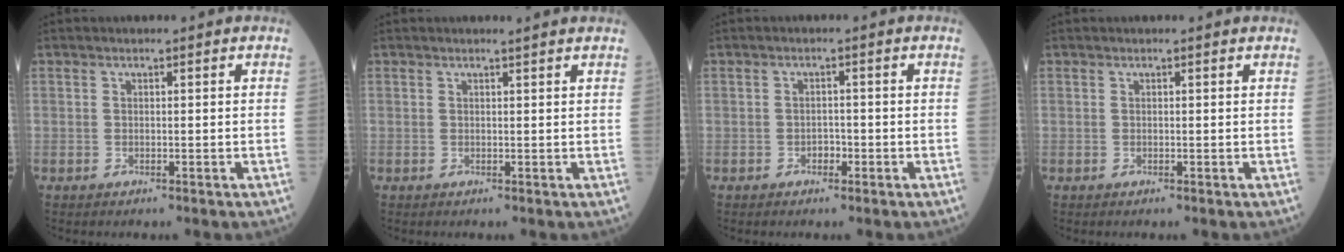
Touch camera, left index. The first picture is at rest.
{"total": 1.4, "force": [1.3, -0.4, 0.3], "torque": [-0.018, -0.004, 0.018]}
{"total": 1.3, "force": [-0.7, 0.9, 0.7], "torque": [-0.004, 0.005, -0.013]}
{"total": 0.5, "force": [0.5, -0.1, 0.1], "torque": [-0.008, -0.004, 0.007]}